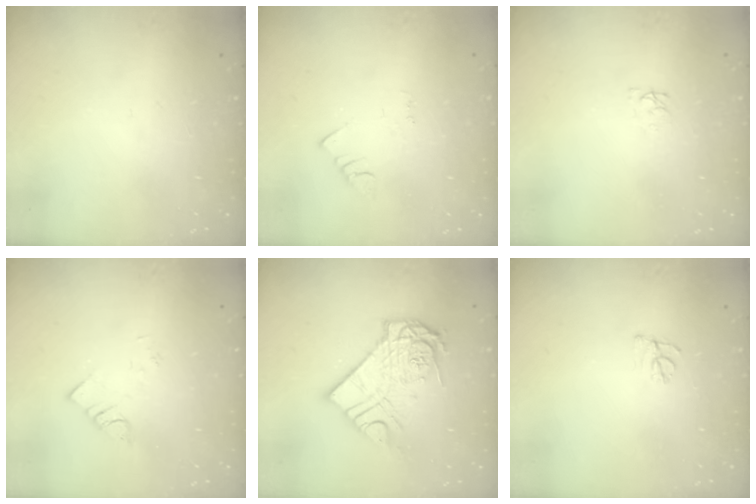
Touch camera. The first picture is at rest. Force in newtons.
{"total": 1.5, "press": 1.5, "slide": 0.3}
{"total": 3.4, "press": 3.4, "slide": 0.4}
{"total": 2.2, "press": 2.2, "slide": 0.2}
{"total": 12.9, "press": 12.9, "slide": 1.0}
{"total": 5.6, "press": 5.5, "slide": 0.6}